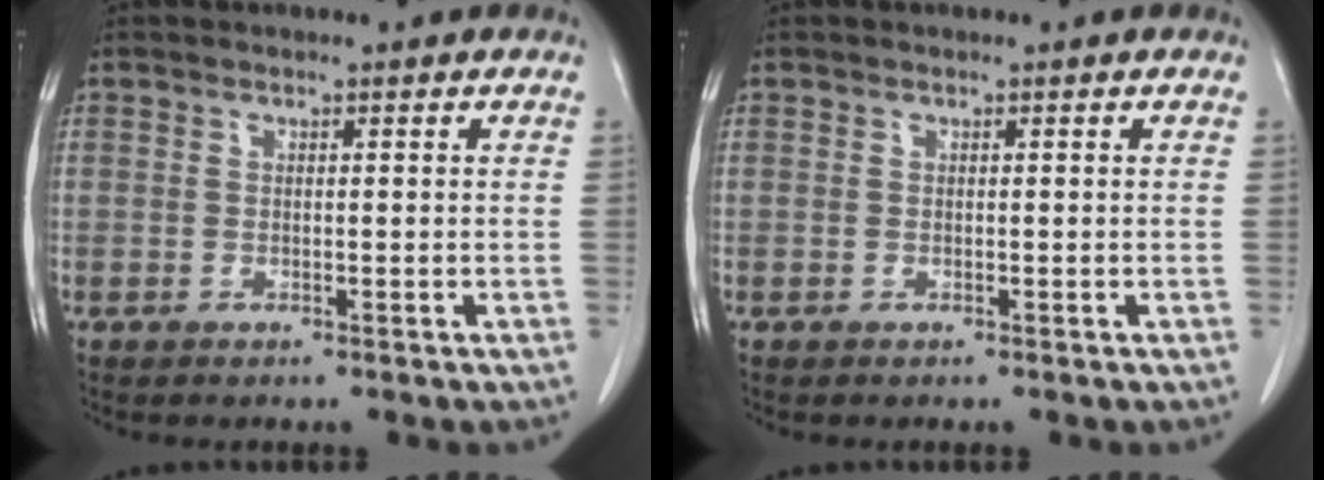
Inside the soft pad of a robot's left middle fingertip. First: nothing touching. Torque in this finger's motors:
{"motor_torque": [0.22, -0.23, 0.06, 0.01]}